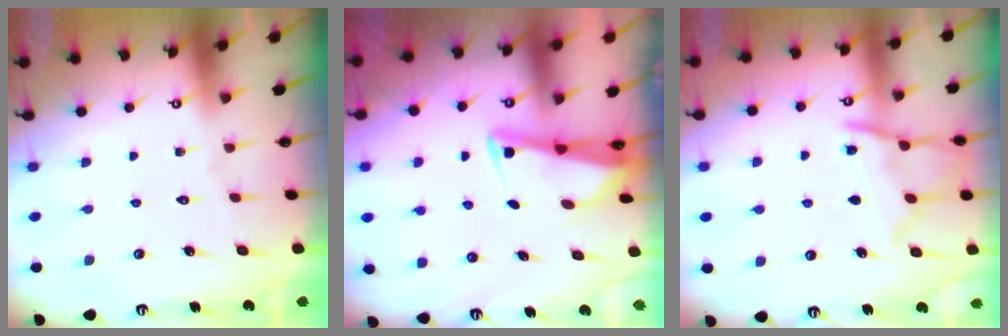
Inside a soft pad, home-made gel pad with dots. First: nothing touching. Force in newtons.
{"total": 2.9, "press": 2.9, "slide": 0.2}
{"total": 12.2, "press": 12.1, "slide": 1.1}